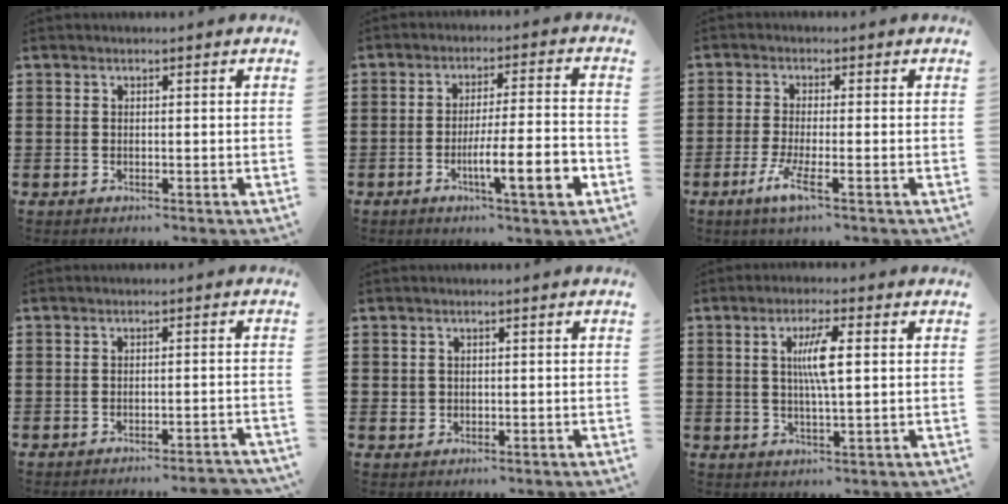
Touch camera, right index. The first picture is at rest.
{"total": 9.4, "force": [-3.4, 1.2, 8.6], "torque": [-0.138, -0.001, -0.055]}
{"total": 4.6, "force": [-2.2, 0.4, 4.1], "torque": [-0.089, -0.014, -0.042]}
{"total": 2.0, "force": [-2.0, -0.2, 0.5], "torque": [-0.011, -0.001, -0.040]}
{"total": 1.2, "force": [0.1, 1.1, 0.3], "torque": [-0.008, 0.006, 0.001]}
{"total": 5.6, "force": [1.0, 0.9, 5.4], "torque": [-0.105, 0.002, 0.013]}